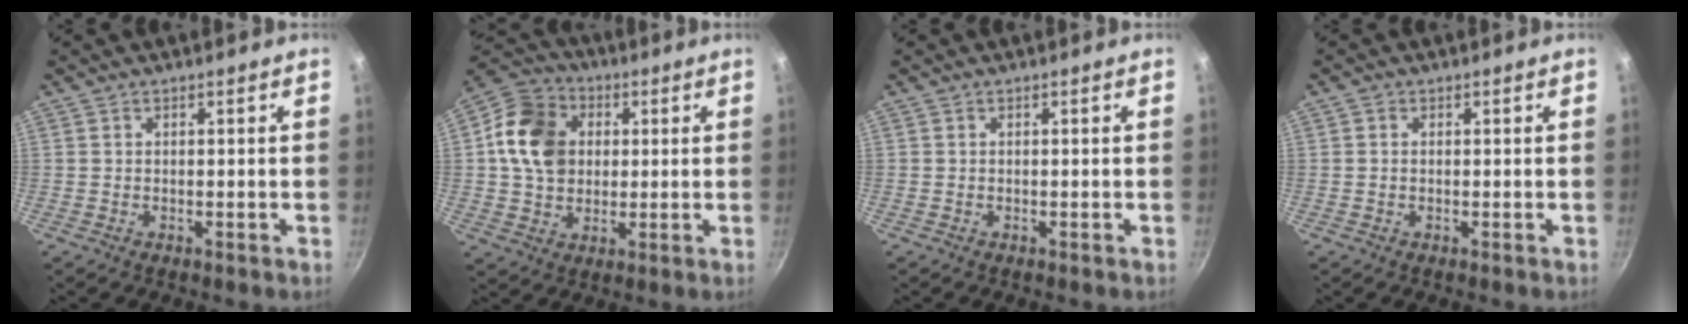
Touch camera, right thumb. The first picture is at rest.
{"total": 13.9, "force": [2.5, 11.2, 7.9], "torque": [-0.119, 0.010, 0.030]}
{"total": 0.0}
{"total": 0.9, "force": [0.0, 0.7, 0.5], "torque": [-0.010, 0.004, -0.002]}